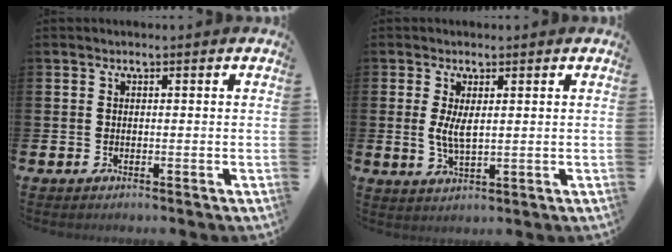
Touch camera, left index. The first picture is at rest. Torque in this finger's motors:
{"motor_torque": [0.41, -0.20, 0.13, 0.10]}